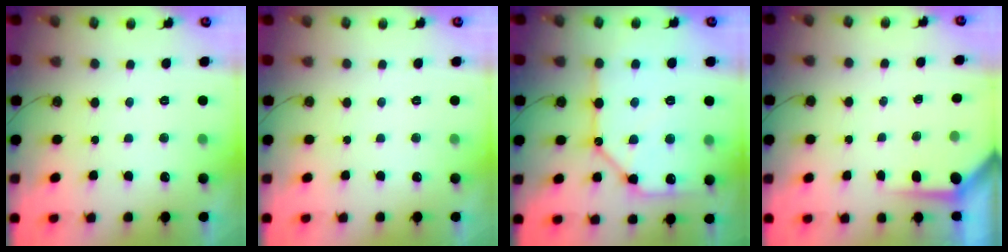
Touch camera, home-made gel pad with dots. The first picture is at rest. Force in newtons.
{"total": 0.0}
{"total": 15.1, "press": 15.0, "slide": 1.7}
{"total": 3.7, "press": 3.6, "slide": 0.3}